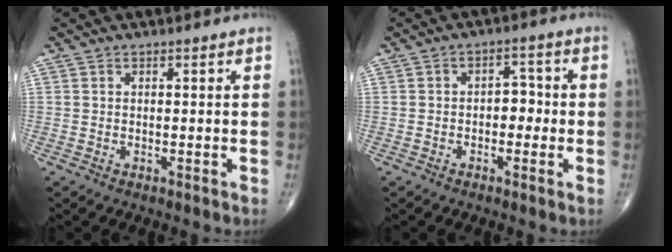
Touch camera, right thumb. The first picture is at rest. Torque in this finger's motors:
{"motor_torque": [0.82, 0.67, -0.03, -0.12, 0.05]}